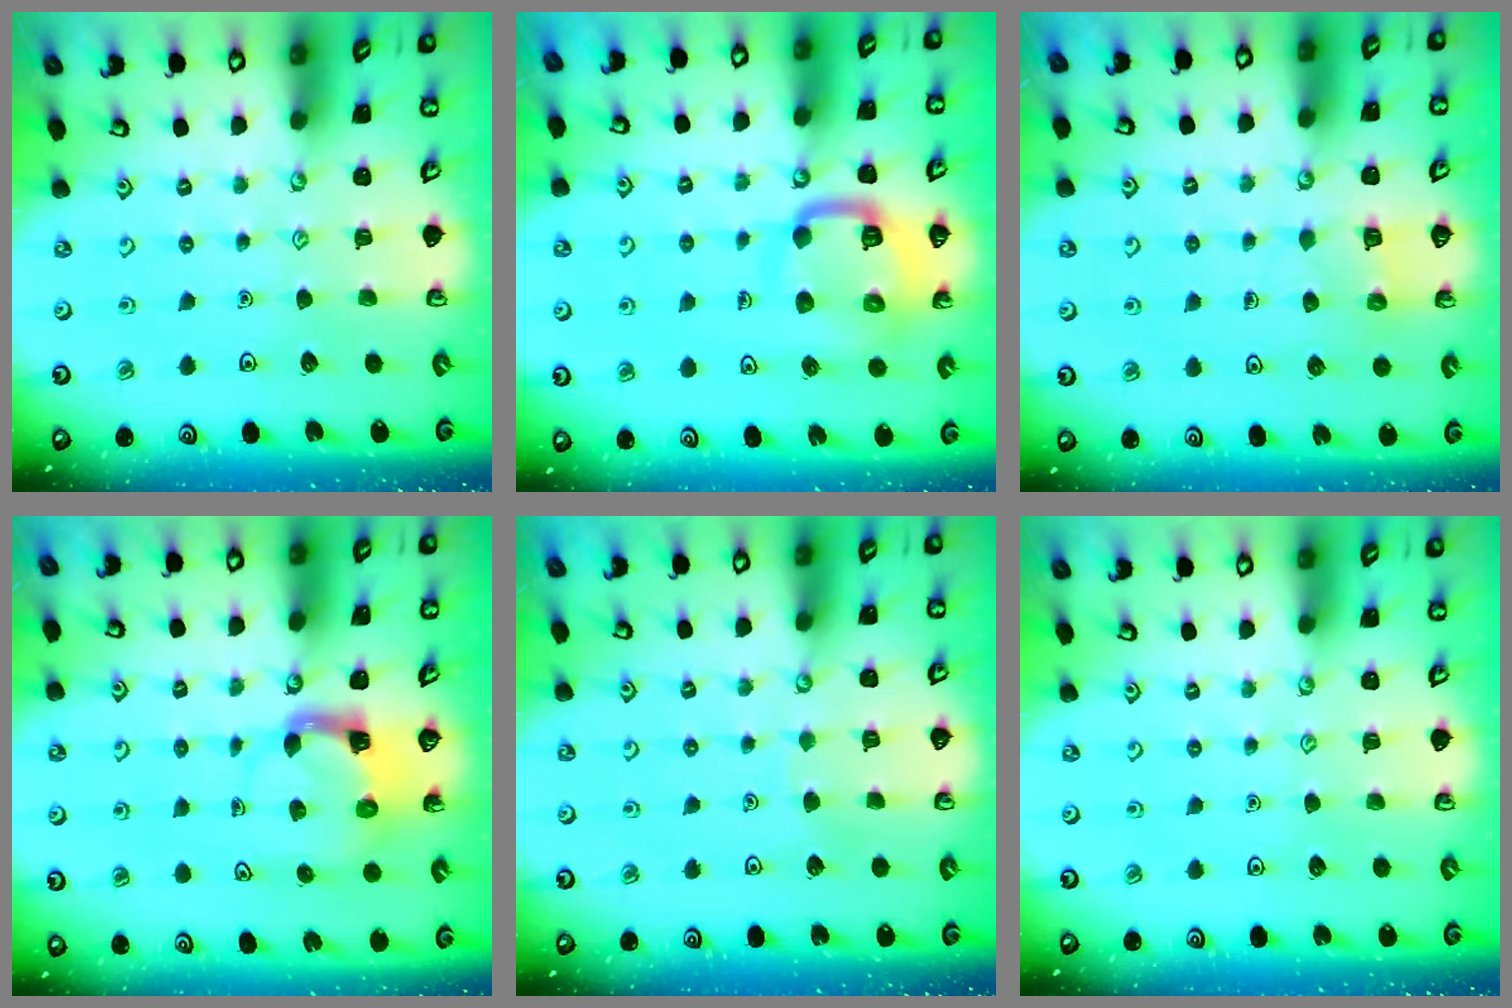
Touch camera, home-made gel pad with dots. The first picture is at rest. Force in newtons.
{"total": 11.9, "press": 11.9, "slide": 1.4}
{"total": 4.8, "press": 4.8, "slide": 0.3}
{"total": 3.5, "press": 3.5, "slide": 0.5}
{"total": 2.7, "press": 2.7, "slide": 0.2}
{"total": 0.0}